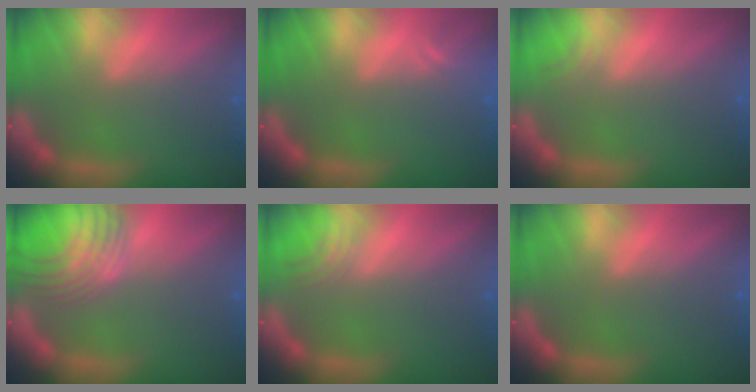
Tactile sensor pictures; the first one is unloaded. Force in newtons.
{"total": 1.5}
{"total": 0.9}
{"total": 8.5}
{"total": 2.0}
{"total": 0.0}